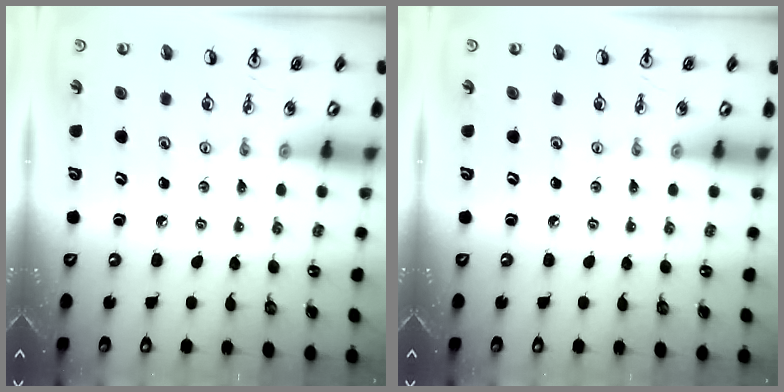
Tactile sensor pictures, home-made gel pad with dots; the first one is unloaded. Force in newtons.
{"total": 0.0}